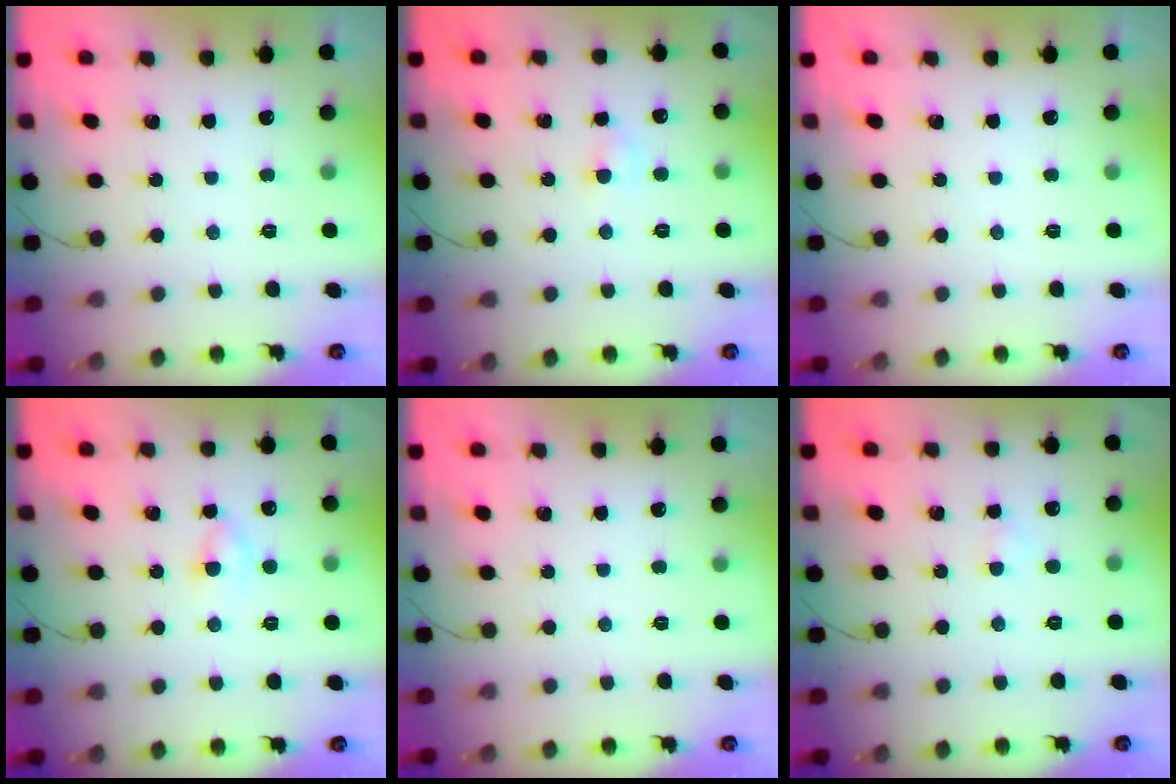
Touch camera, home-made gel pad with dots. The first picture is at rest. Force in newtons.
{"total": 3.0, "press": 2.8, "slide": 1.0}
{"total": 0.0}
{"total": 2.5, "press": 2.2, "slide": 1.1}
{"total": 0.0}
{"total": 1.3, "press": 1.0, "slide": 0.7}